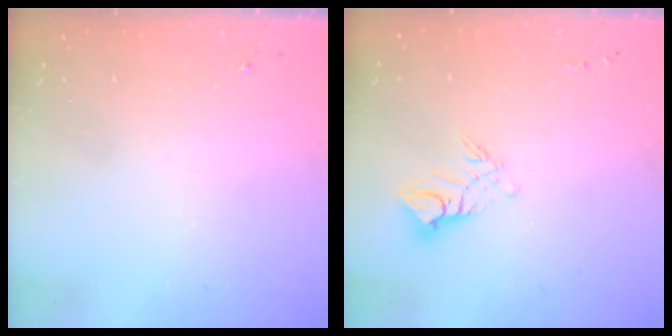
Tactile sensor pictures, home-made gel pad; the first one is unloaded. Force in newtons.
{"total": 10.0, "press": 9.9, "slide": 1.0}